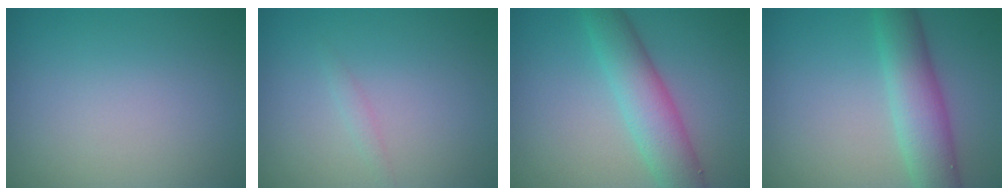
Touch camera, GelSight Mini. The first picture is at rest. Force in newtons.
{"total": 0.7, "press": 0.7, "slide": 0.0}
{"total": 5.3, "press": 5.3, "slide": 0.2}
{"total": 5.6, "press": 5.6, "slide": 0.1}